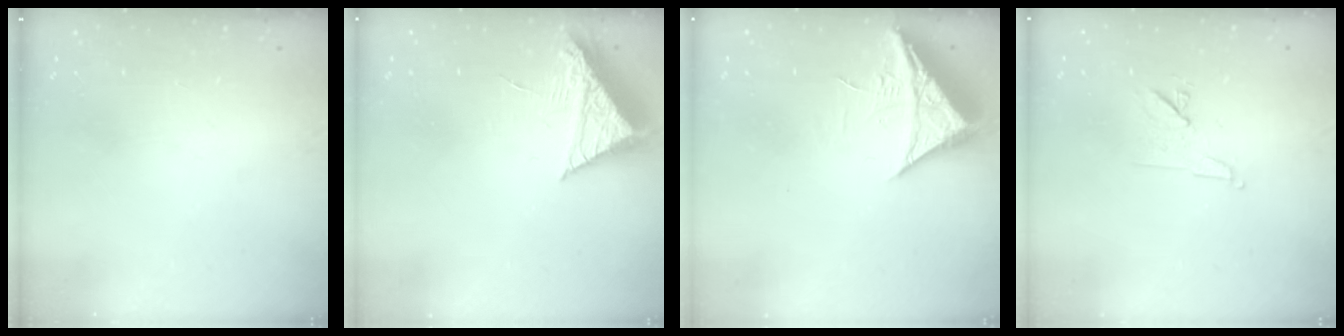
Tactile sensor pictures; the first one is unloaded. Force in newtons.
{"total": 9.4, "press": 9.4, "slide": 0.5}
{"total": 10.0, "press": 9.9, "slide": 1.0}
{"total": 7.5, "press": 7.4, "slide": 1.3}